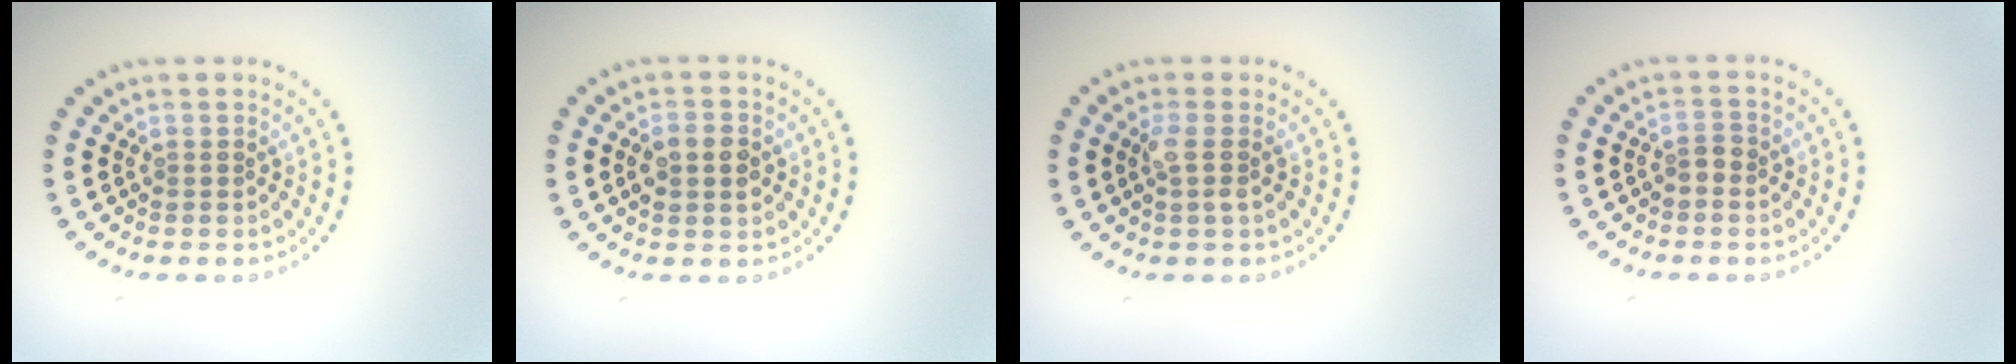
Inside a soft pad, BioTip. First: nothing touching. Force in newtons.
{"total": 2.4, "press": 2.4, "slide": 0.1}
{"total": 1.6, "press": 1.4, "slide": 0.8}
{"total": 1.1, "press": 0.9, "slide": 0.5}